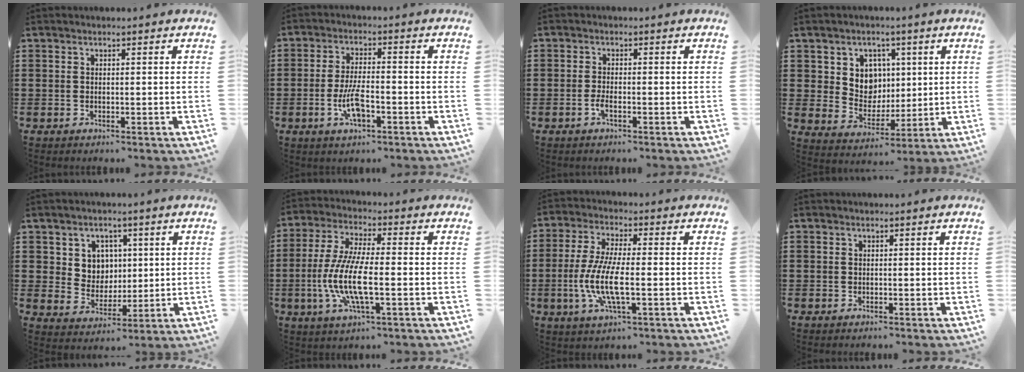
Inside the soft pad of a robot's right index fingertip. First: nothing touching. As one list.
[{"total": 6.5, "force": [-2.2, 2.2, 5.7], "torque": [-0.129, -0.007, -0.045]}, {"total": 1.9, "force": [-0.9, 0.4, 1.6], "torque": [-0.037, -0.003, -0.018]}, {"total": 7.0, "force": [2.2, 6.2, 2.4], "torque": [-0.062, 0.005, 0.038]}, {"total": 5.7, "force": [2.2, 5.1, 1.2], "torque": [-0.044, 0.007, 0.037]}, {"total": 9.9, "force": [-2.7, 2.6, 9.1], "torque": [-0.215, -0.018, -0.060]}, {"total": 8.5, "force": [-2.3, 2.3, 7.9], "torque": [-0.182, -0.016, -0.051]}, {"total": 0.0}]